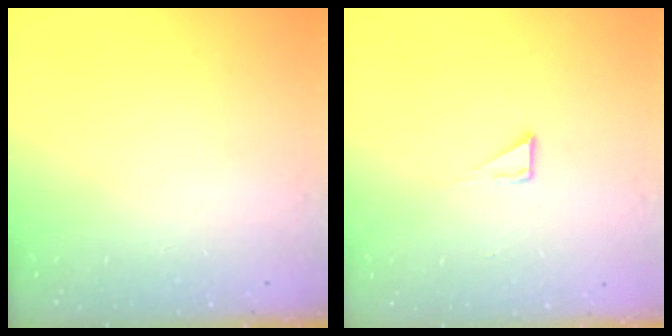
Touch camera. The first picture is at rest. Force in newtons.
{"total": 2.7, "press": 2.7, "slide": 0.2}